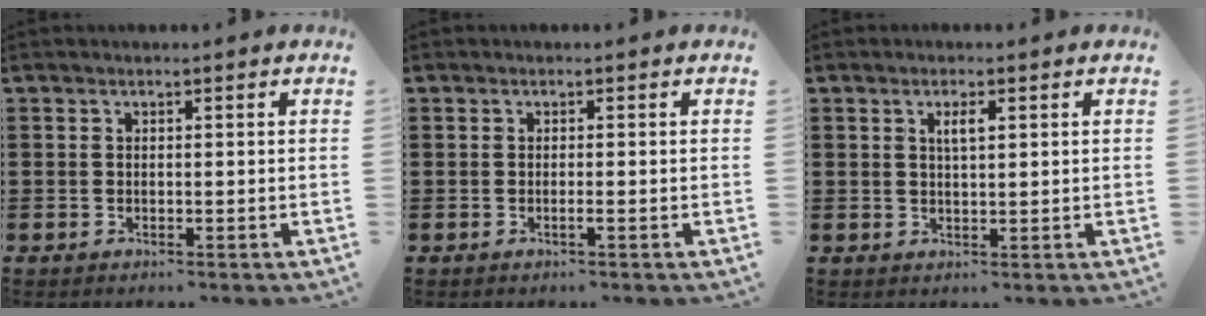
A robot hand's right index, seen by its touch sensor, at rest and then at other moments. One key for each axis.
{"total": 0.7, "fx": -0.3, "fy": 0.0, "fz": 0.7, "tx": -0.012, "ty": -0.003, "tz": -0.005}
{"total": 2.2, "fx": 0.8, "fy": 0.6, "fz": 1.9, "tx": -0.040, "ty": 0.004, "tz": 0.012}